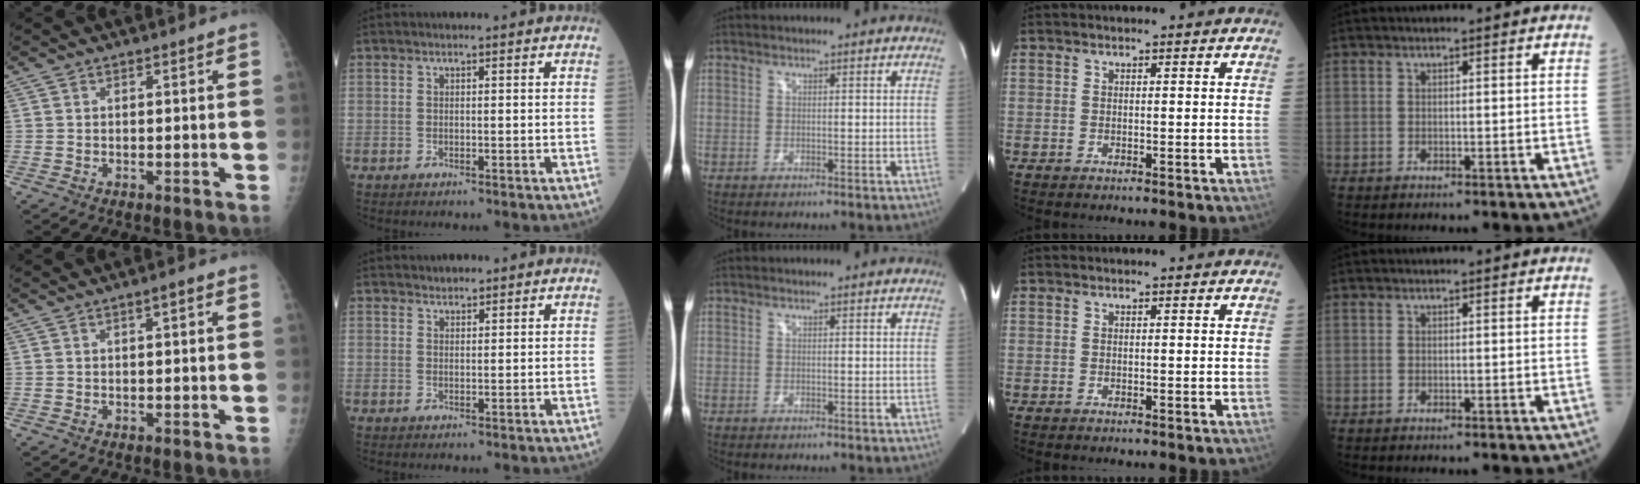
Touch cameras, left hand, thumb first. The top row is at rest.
{"thumb": {"total": 1.7, "force": [0.7, 0.3, 1.5], "torque": [-0.022, 0.003, 0.007]}, "index": {"total": 1.5, "force": [1.4, 0.6, 0.1], "torque": [-0.007, 0.008, 0.024]}}